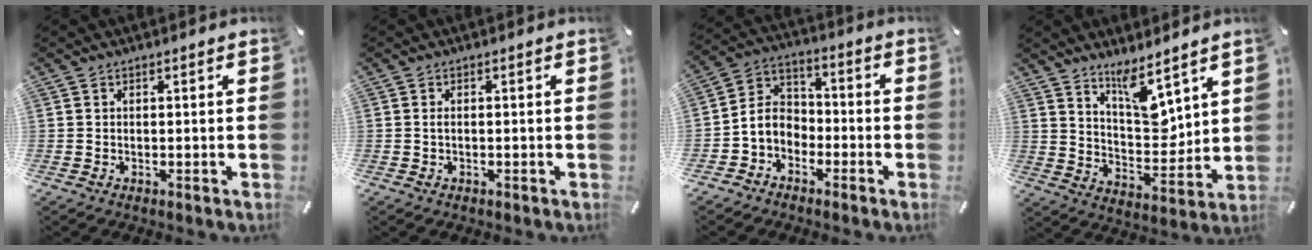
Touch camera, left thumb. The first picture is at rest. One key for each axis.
{"total": 1.0, "fx": -0.2, "fy": 0.5, "fz": 0.9, "tx": -0.018, "ty": 0.000, "tz": -0.004}
{"total": 6.8, "fx": -3.4, "fy": 5.5, "fz": 2.2, "tx": -0.060, "ty": 0.021, "tz": -0.071}
{"total": 10.5, "fx": 7.8, "fy": 4.5, "fz": 5.6, "tx": -0.071, "ty": -0.068, "tz": 0.138}